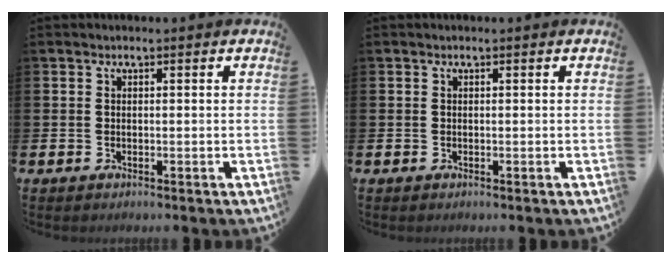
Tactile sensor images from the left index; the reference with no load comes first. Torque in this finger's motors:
{"motor_torque": [0.00, 0.00, 0.00, 0.00]}